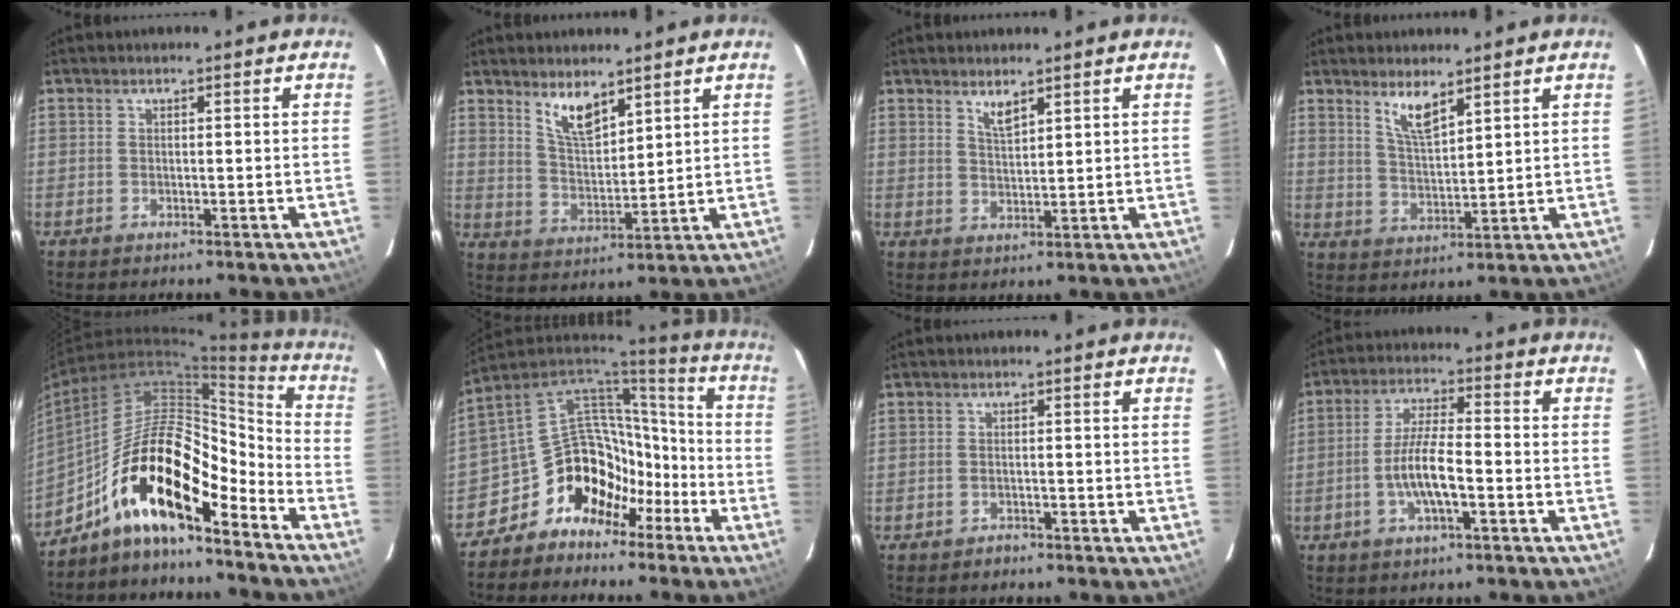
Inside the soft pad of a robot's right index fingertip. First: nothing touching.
{"total": 7.0, "force": [5.0, 2.4, 4.3], "torque": [-0.077, -0.003, 0.103]}
{"total": 3.0, "force": [2.1, 1.1, 1.9], "torque": [-0.032, -0.001, 0.039]}
{"total": 5.8, "force": [4.1, 1.4, 3.9], "torque": [-0.073, -0.004, 0.082]}
{"total": 17.5, "force": [-11.1, 5.4, 12.4], "torque": [-0.219, 0.015, -0.207]}
{"total": 15.7, "force": [-9.4, 11.1, 5.8], "torque": [-0.103, 0.063, -0.156]}
{"total": 1.2, "force": [-1.0, 0.6, 0.1], "torque": [-0.003, 0.002, -0.016]}
{"total": 8.1, "force": [-2.8, 2.0, 7.3], "torque": [-0.147, 0.002, -0.050]}